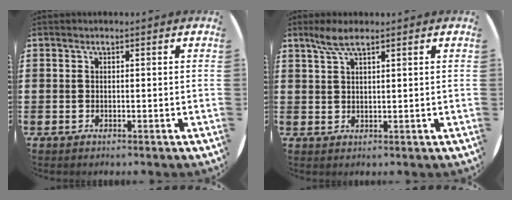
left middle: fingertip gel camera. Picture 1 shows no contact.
{"total": 3.4, "force": [2.4, 0.6, 2.4], "torque": [-0.051, 0.004, 0.043]}